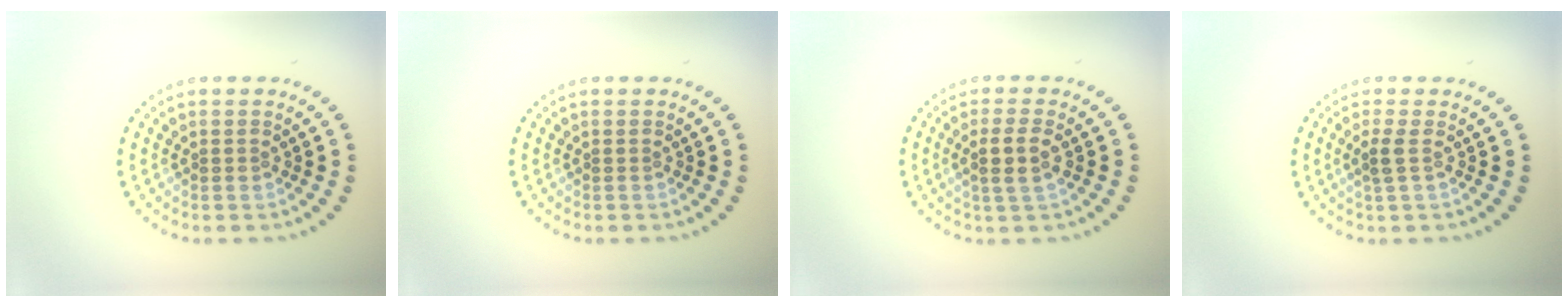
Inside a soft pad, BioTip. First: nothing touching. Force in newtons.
{"total": 0.0}
{"total": 2.5, "press": 2.2, "slide": 1.0}
{"total": 1.3, "press": 1.0, "slide": 0.8}